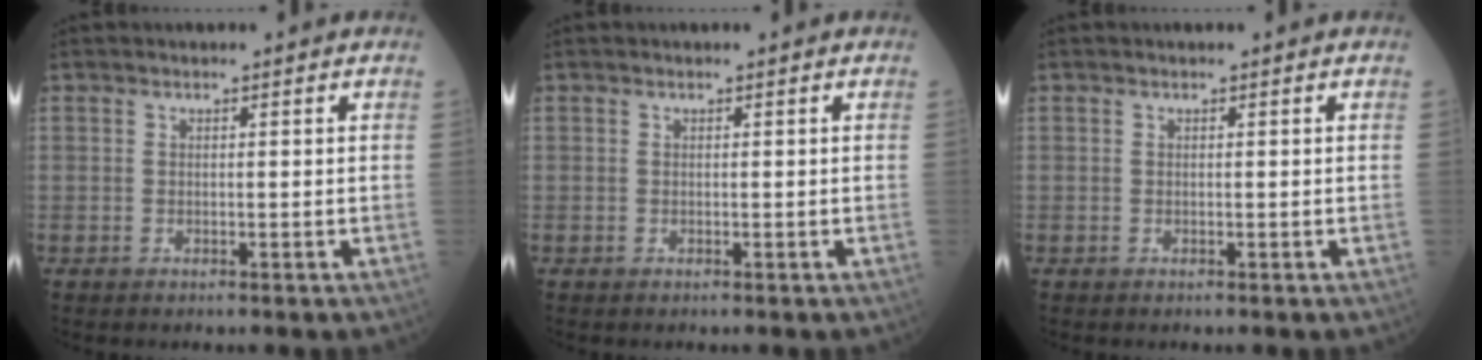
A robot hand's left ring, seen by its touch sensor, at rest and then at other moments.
{"total": 0.0}
{"total": 0.0}